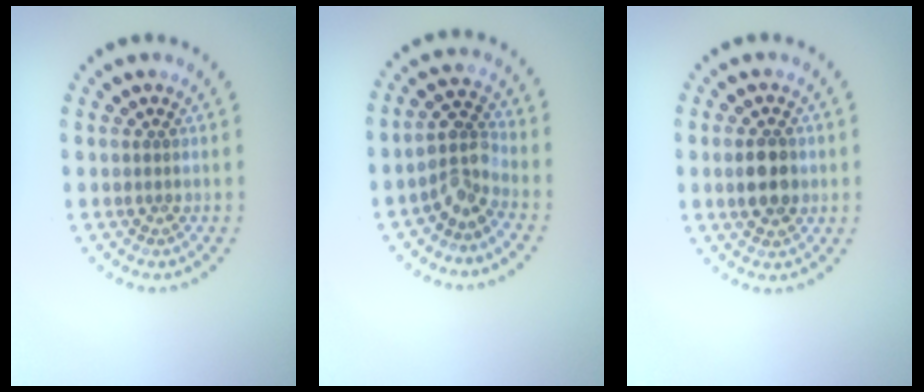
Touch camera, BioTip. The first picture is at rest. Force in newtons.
{"total": 2.9, "press": 2.2, "slide": 1.8}
{"total": 3.6, "press": 3.6, "slide": 0.2}